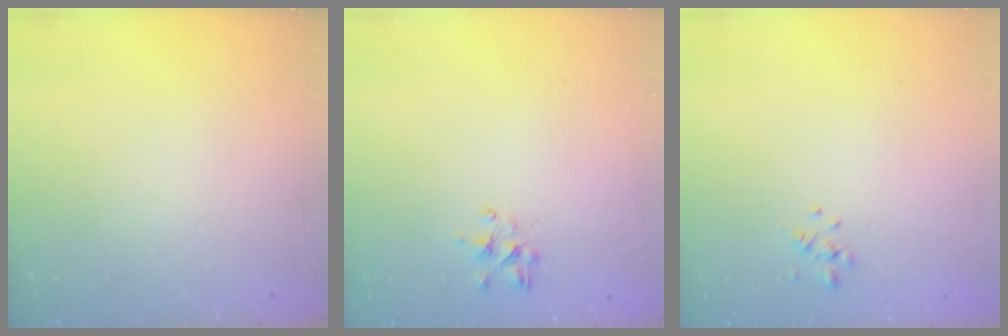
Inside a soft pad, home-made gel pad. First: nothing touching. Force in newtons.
{"total": 2.9, "press": 2.8, "slide": 0.6}
{"total": 1.0, "press": 0.7, "slide": 0.6}